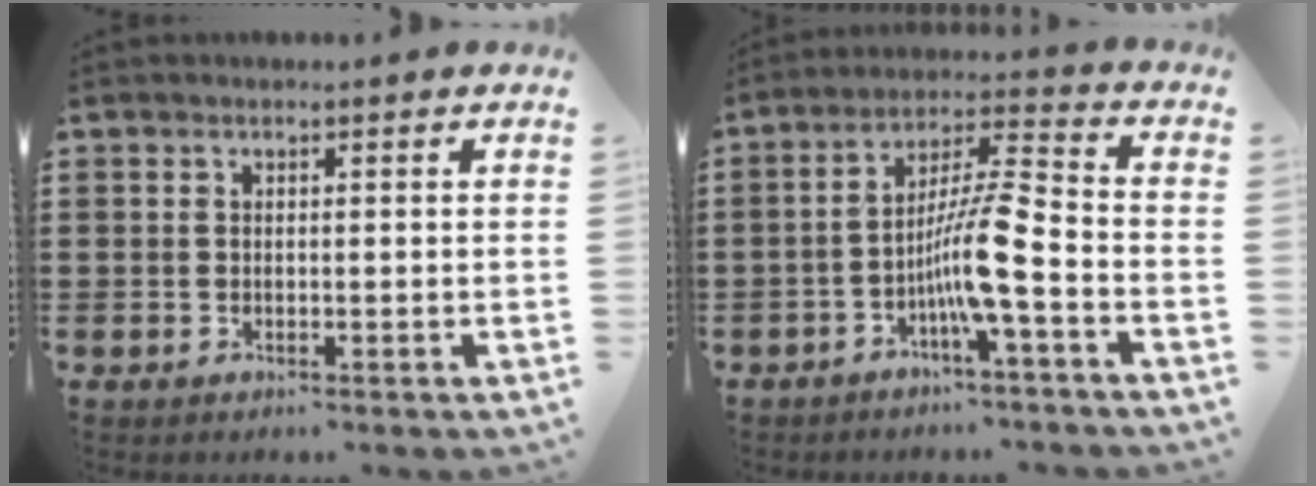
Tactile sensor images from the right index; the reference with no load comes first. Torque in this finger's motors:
{"motor_torque": [2.14, 0.00, 0.72, 0.21]}